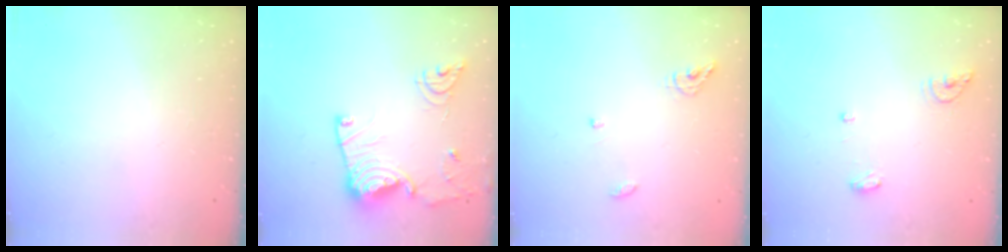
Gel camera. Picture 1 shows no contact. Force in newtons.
{"total": 15.7, "press": 15.6, "slide": 1.7}
{"total": 6.4, "press": 6.4, "slide": 0.1}
{"total": 10.0, "press": 7.3, "slide": 6.9}